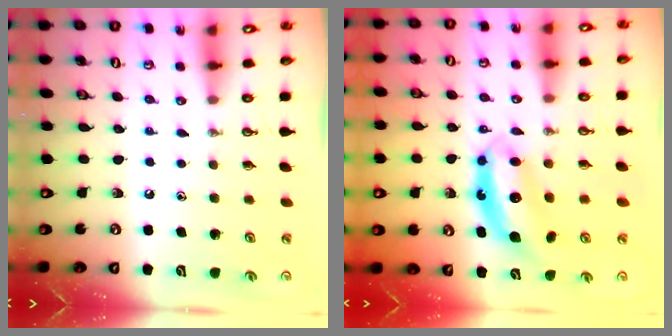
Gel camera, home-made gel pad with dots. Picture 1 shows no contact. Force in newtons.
{"total": 7.3, "press": 7.3, "slide": 0.2}